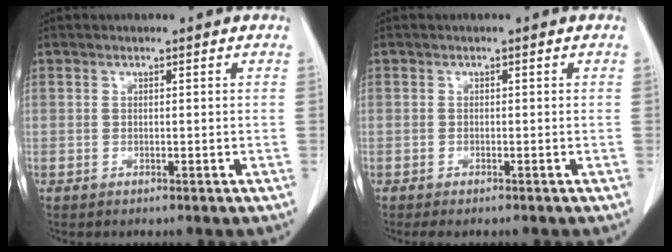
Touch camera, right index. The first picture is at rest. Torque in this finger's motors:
{"motor_torque": [0.20, -0.04, 0.04, 0.00]}